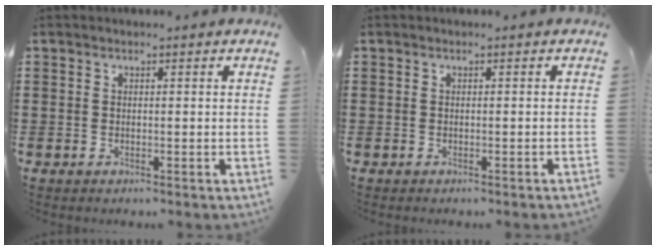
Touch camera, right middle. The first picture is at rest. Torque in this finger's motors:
{"motor_torque": [0.07, -0.07, 0.01, 0.00]}